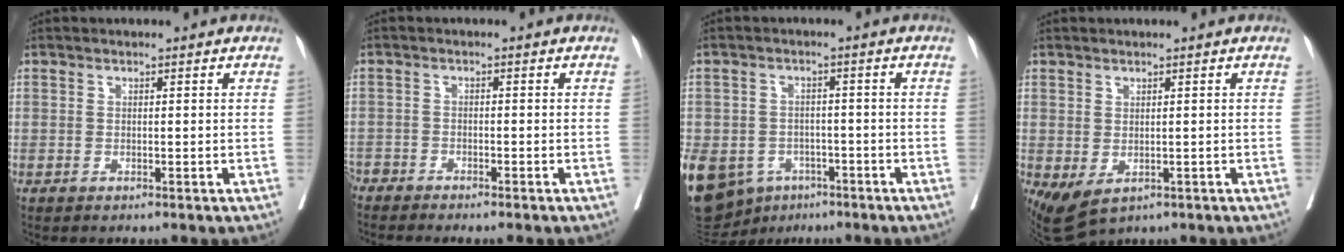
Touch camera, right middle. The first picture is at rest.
{"total": 4.1, "force": [-4.0, -0.4, 0.7], "torque": [-0.002, -0.014, -0.072]}
{"total": 21.3, "force": [-9.8, 16.4, 9.4], "torque": [-0.297, -0.013, -0.139]}
{"total": 3.8, "force": [-1.1, 1.9, 3.1], "torque": [-0.053, -0.009, -0.001]}